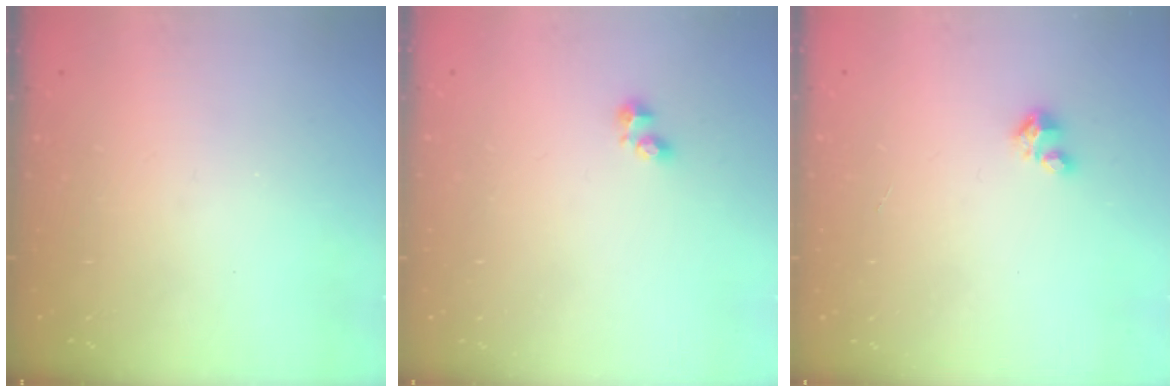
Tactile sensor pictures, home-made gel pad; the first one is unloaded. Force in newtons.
{"total": 1.9, "press": 1.8, "slide": 0.5}
{"total": 1.6, "press": 1.6, "slide": 0.1}